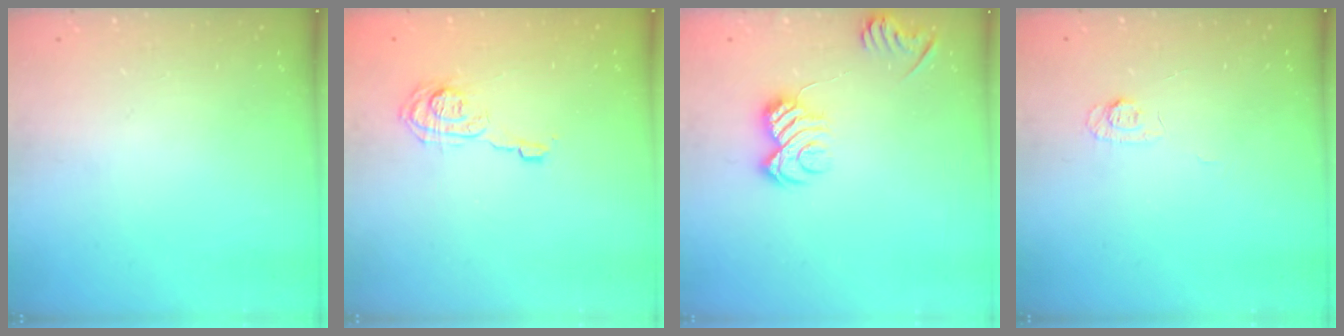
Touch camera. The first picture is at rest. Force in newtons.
{"total": 9.6, "press": 9.5, "slide": 1.2}
{"total": 9.4, "press": 9.4, "slide": 1.1}
{"total": 4.8, "press": 4.8, "slide": 0.6}